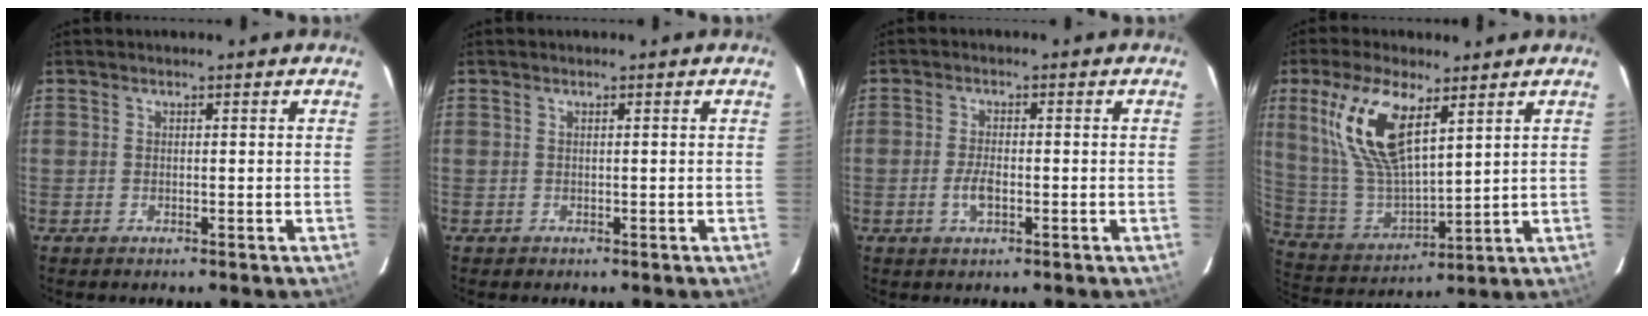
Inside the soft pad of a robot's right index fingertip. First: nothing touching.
{"total": 0.0}
{"total": 3.5, "force": [-1.3, 1.5, 2.9], "torque": [-0.061, -0.001, -0.024]}
{"total": 15.8, "force": [7.7, 6.0, 12.5], "torque": [-0.253, 0.008, 0.167]}